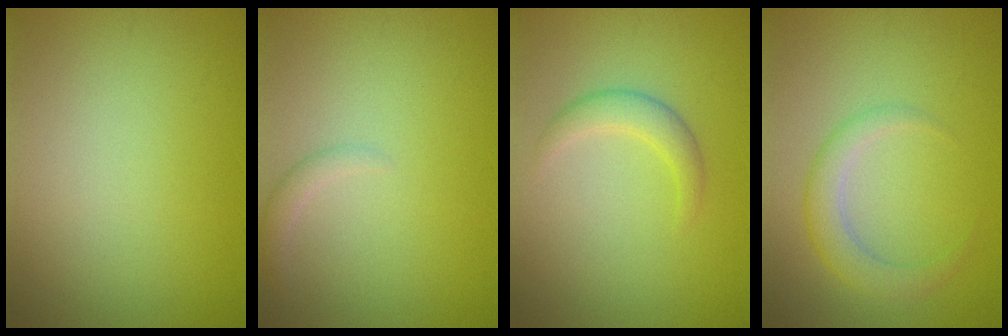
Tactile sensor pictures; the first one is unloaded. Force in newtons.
{"total": 1.2, "press": 1.2, "slide": 0.1}
{"total": 2.1, "press": 2.1, "slide": 0.1}
{"total": 2.8, "press": 2.8, "slide": 0.2}